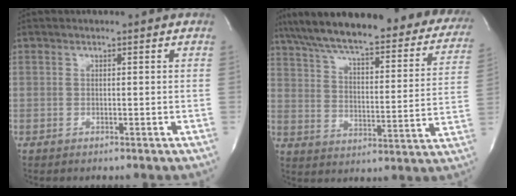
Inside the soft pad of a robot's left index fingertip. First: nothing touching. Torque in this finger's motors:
{"motor_torque": [1.06, -1.08, 0.71, 0.21]}